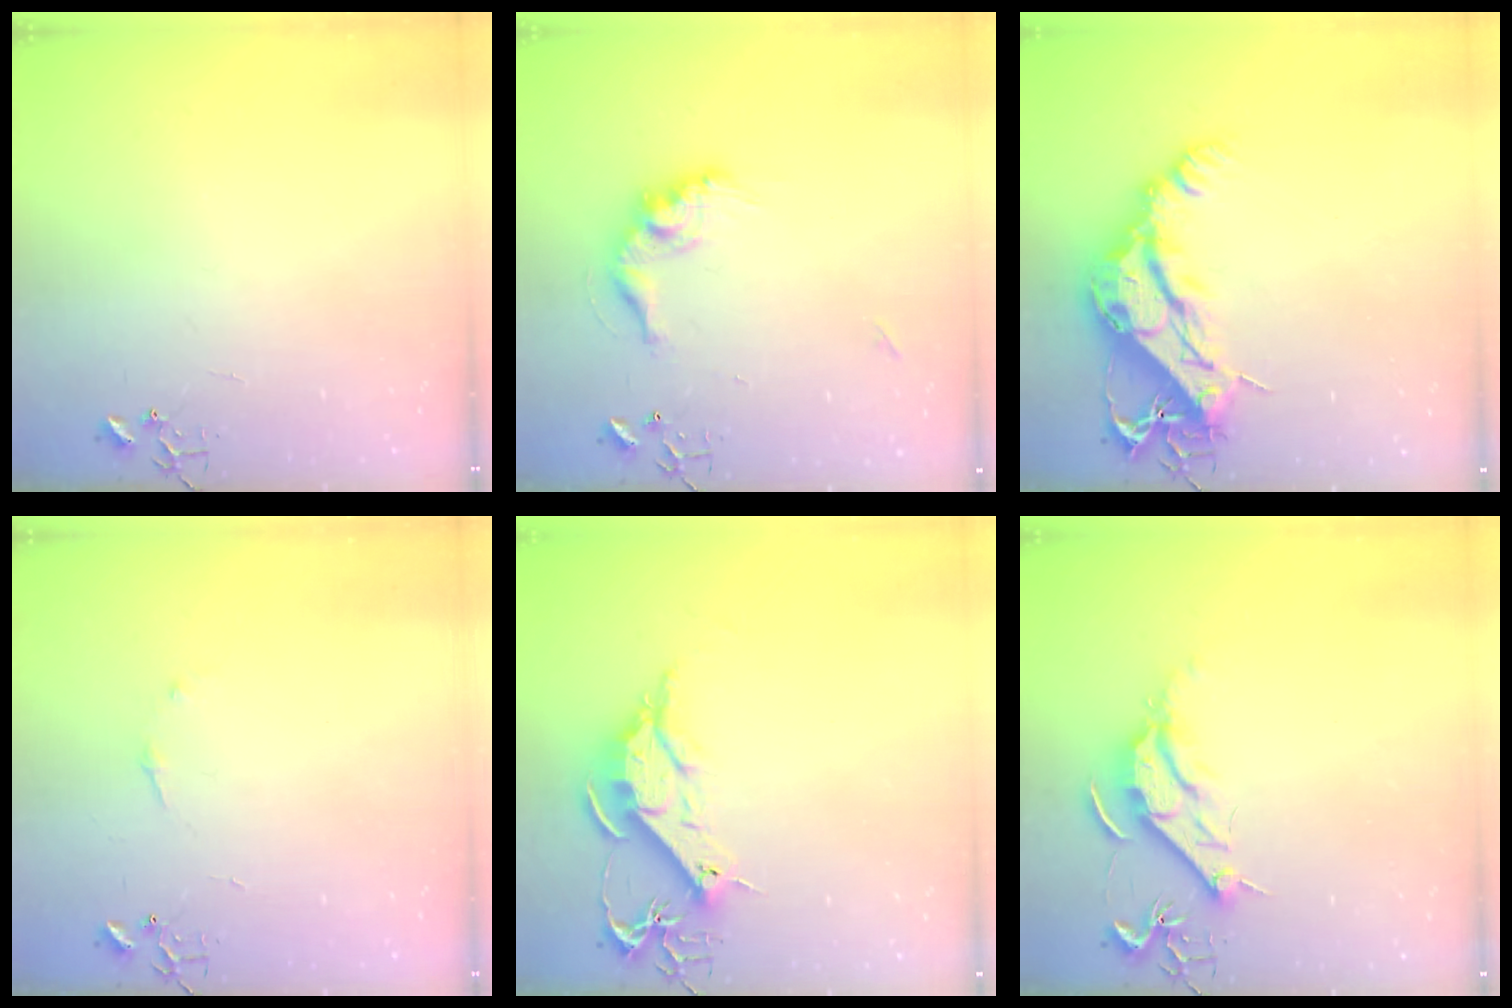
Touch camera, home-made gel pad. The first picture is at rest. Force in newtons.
{"total": 14.3, "press": 14.2, "slide": 1.4}
{"total": 16.0, "press": 15.9, "slide": 1.8}
{"total": 5.6, "press": 5.5, "slide": 0.8}
{"total": 12.1, "press": 12.1, "slide": 1.1}
{"total": 9.7, "press": 9.7, "slide": 0.3}